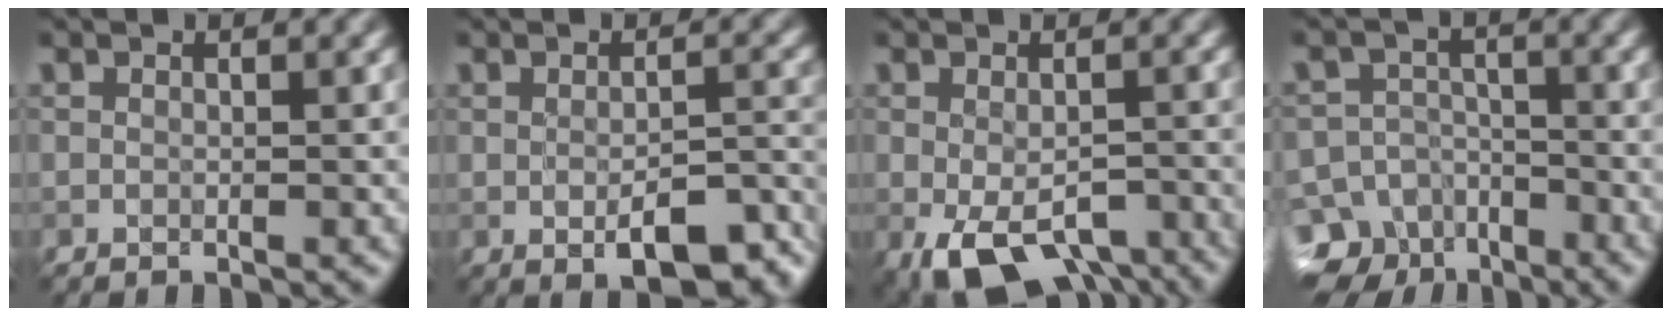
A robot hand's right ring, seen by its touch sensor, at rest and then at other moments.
{"total": 6.1, "force": [-3.0, 2.1, 4.8], "torque": [-0.069, -0.007, -0.028]}
{"total": 7.5, "force": [-4.8, 3.1, 4.9], "torque": [-0.072, -0.023, -0.056]}
{"total": 10.0, "force": [-7.6, 6.3, 2.0], "torque": [-0.024, -0.012, -0.116]}